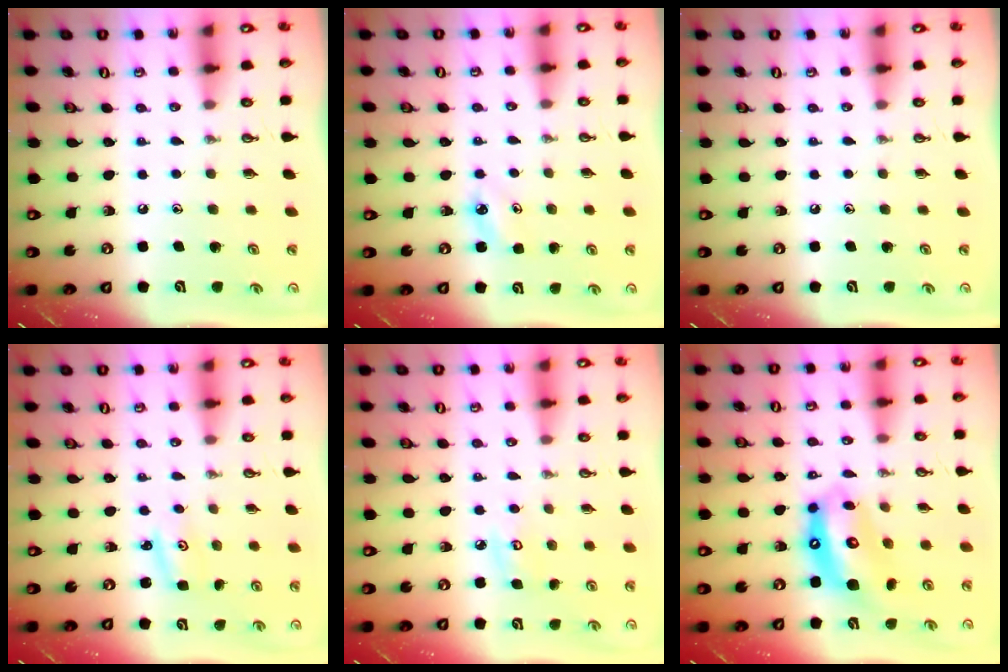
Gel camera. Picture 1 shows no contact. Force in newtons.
{"total": 3.9, "press": 3.8, "slide": 0.4}
{"total": 0.0}
{"total": 2.9, "press": 2.9, "slide": 0.3}
{"total": 6.3, "press": 6.3, "slide": 0.4}
{"total": 13.1, "press": 13.0, "slide": 1.5}